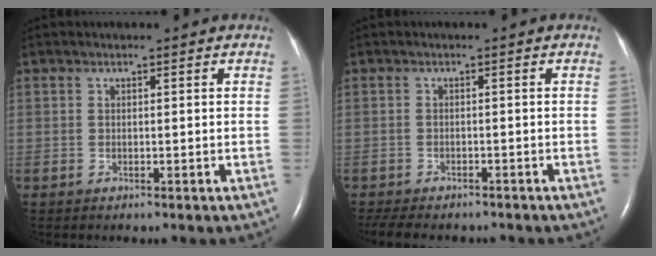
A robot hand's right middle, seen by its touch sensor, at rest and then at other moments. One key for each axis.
{"total": 8.9, "fx": -7.6, "fy": 2.9, "fz": 3.6, "tx": -0.065, "ty": -0.002, "tz": -0.100}